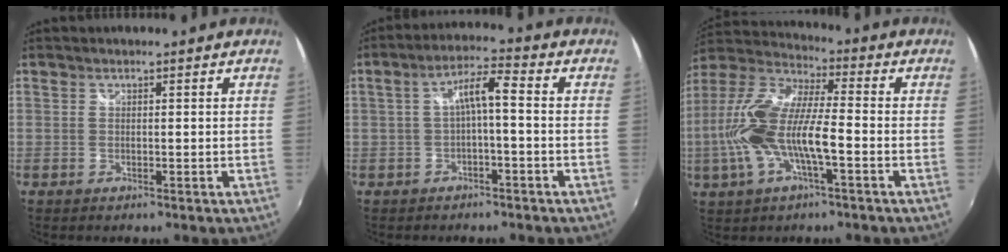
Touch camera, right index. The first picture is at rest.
{"total": 5.2, "force": [-1.2, 0.8, 5.0], "torque": [-0.101, 0.012, -0.017]}
{"total": 16.4, "force": [-3.5, 4.5, 15.4], "torque": [-0.313, -0.003, -0.069]}